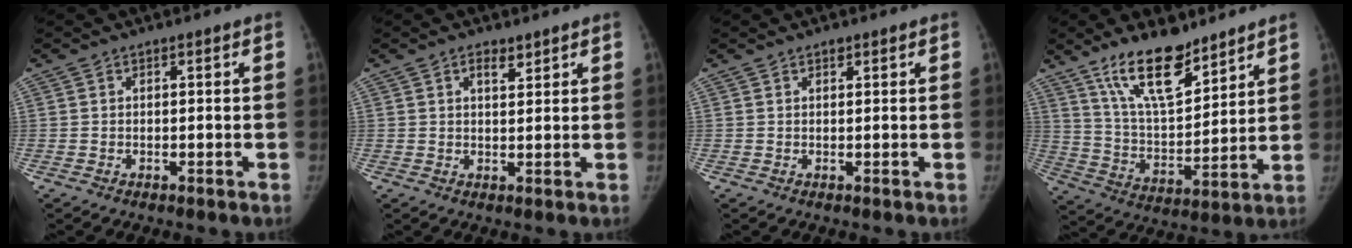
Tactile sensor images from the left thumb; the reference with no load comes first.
{"total": 2.6, "force": [1.8, 1.2, 1.5], "torque": [-0.017, -0.011, 0.030]}
{"total": 0.7, "force": [0.5, 0.4, 0.3], "torque": [0.002, -0.002, 0.006]}
{"total": 15.6, "force": [11.2, 5.6, 9.2], "torque": [-0.124, -0.070, 0.210]}